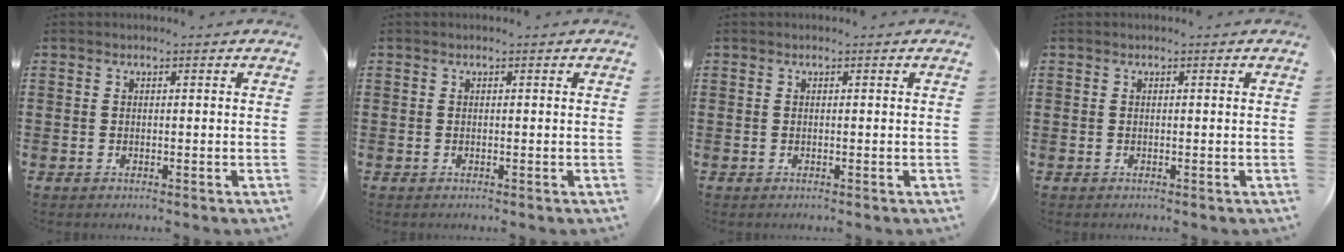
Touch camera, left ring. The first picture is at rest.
{"total": 0.0}
{"total": 0.0}
{"total": 0.0}